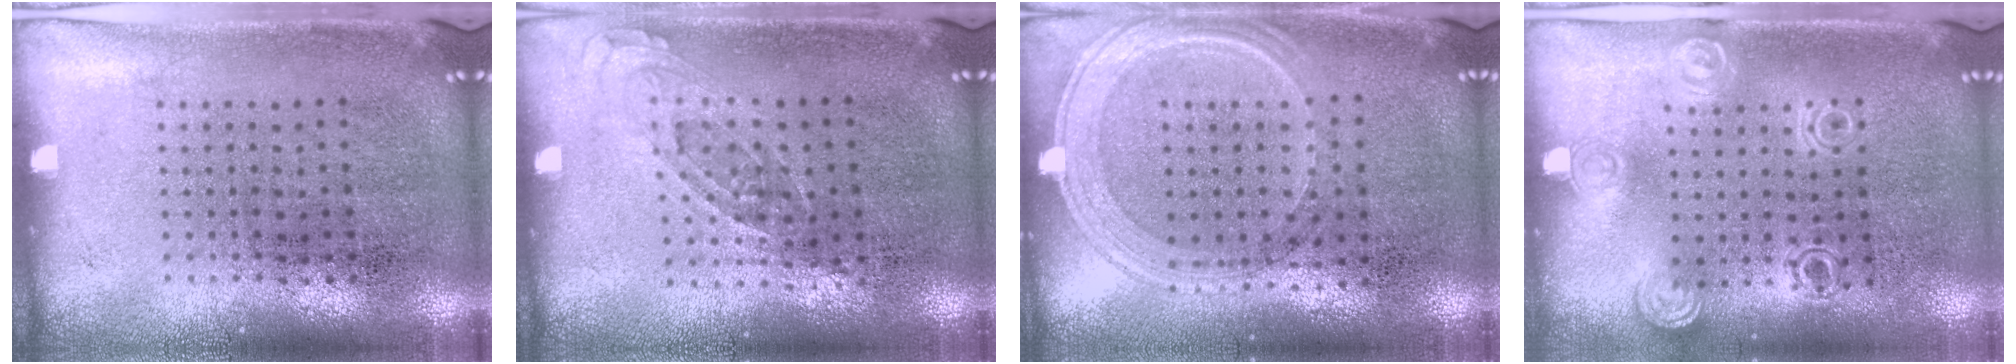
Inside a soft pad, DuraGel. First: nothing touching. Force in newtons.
{"total": 0.7, "press": 0.7, "slide": 0.3}
{"total": 1.2, "press": 1.2, "slide": 0.3}
{"total": 1.3, "press": 1.2, "slide": 0.4}